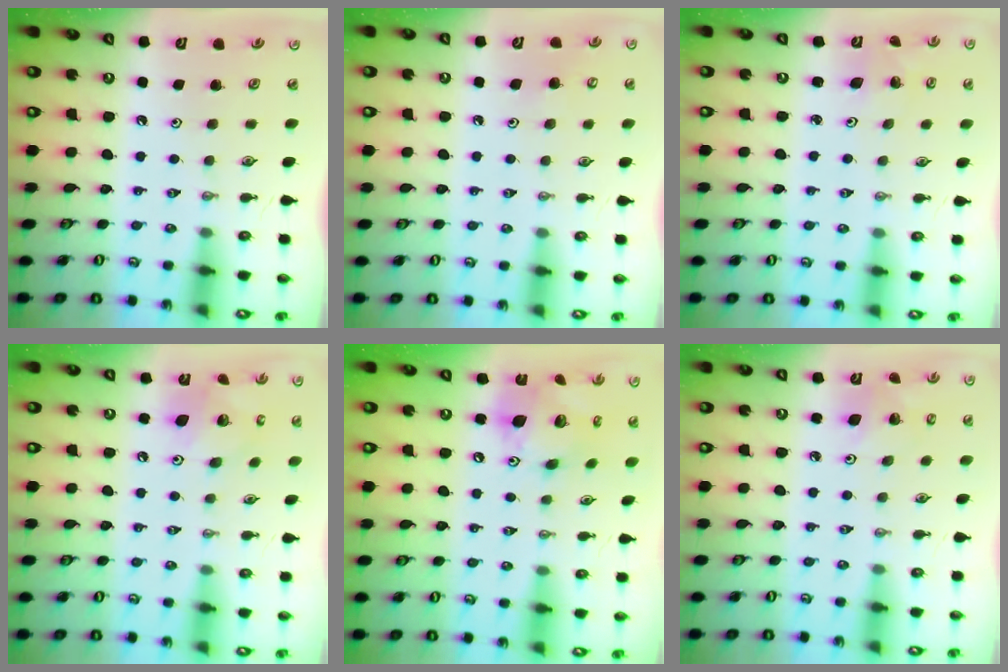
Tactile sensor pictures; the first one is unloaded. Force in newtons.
{"total": 5.1, "press": 5.0, "slide": 0.7}
{"total": 1.3, "press": 1.3, "slide": 0.1}
{"total": 10.1, "press": 10.1, "slide": 0.5}
{"total": 15.3, "press": 15.2, "slide": 1.4}
{"total": 5.3, "press": 5.1, "slide": 1.6}